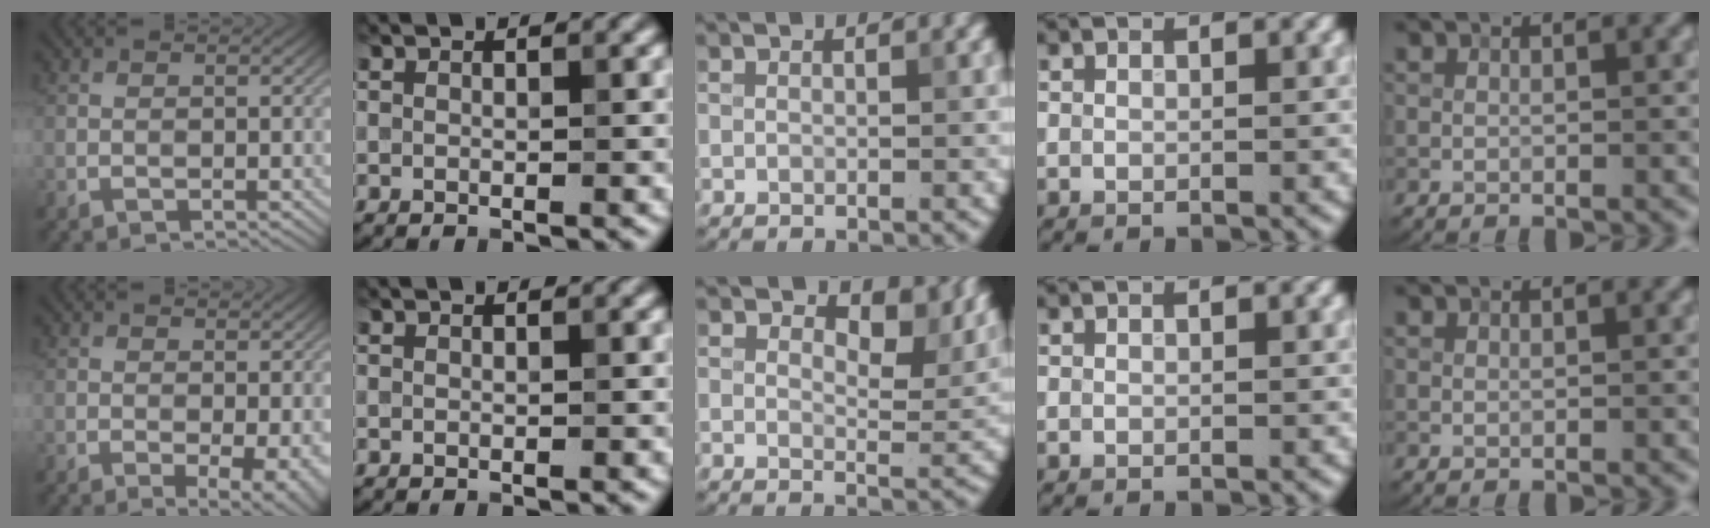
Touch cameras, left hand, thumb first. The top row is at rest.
{"thumb": {"total": 3.6, "force": [-1.0, 1.2, 3.3], "torque": [-0.049, -0.008, -0.012]}, "middle": {"total": 5.6, "force": [3.1, 2.8, 3.8], "torque": [-0.051, -0.008, 0.037]}}